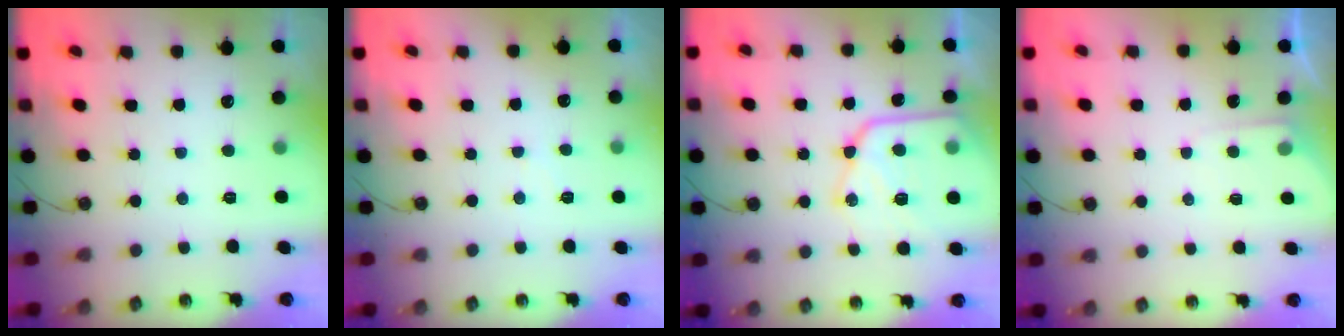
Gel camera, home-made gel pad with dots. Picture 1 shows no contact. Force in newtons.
{"total": 4.2, "press": 4.1, "slide": 0.7}
{"total": 17.0, "press": 16.9, "slide": 1.6}
{"total": 3.9, "press": 3.8, "slide": 0.4}